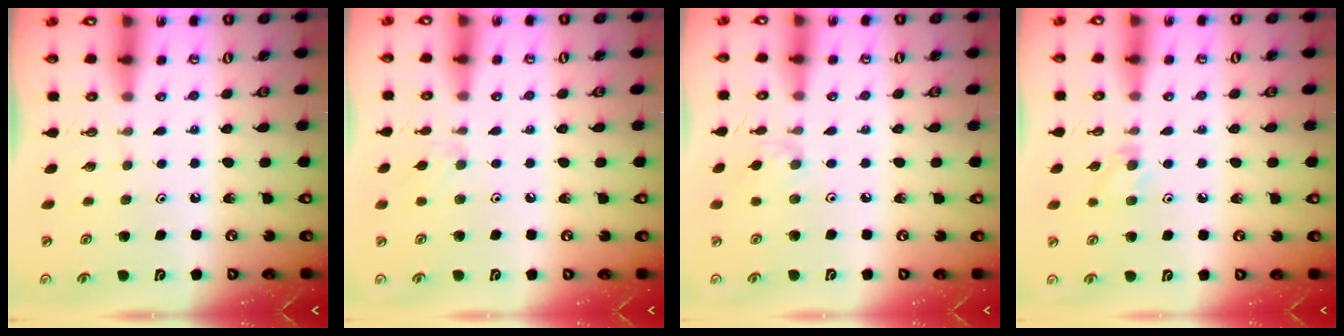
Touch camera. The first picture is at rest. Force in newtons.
{"total": 4.5, "press": 4.5, "slide": 0.7}
{"total": 1.4, "press": 1.4, "slide": 0.4}
{"total": 5.6, "press": 5.5, "slide": 1.0}